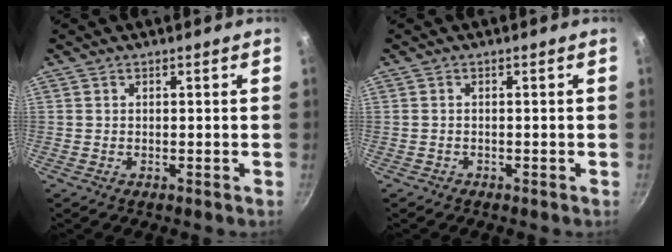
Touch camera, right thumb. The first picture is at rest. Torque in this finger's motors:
{"motor_torque": [0.35, 0.13, 0.19, 0.35, 0.09]}